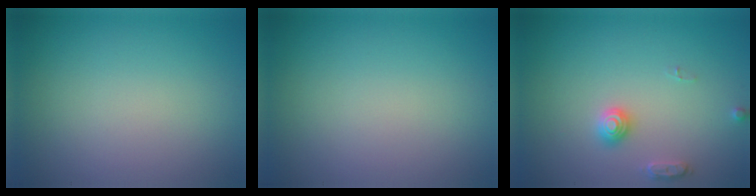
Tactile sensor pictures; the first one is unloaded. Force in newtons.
{"total": 0.0}
{"total": 2.0, "press": 2.0, "slide": 0.3}